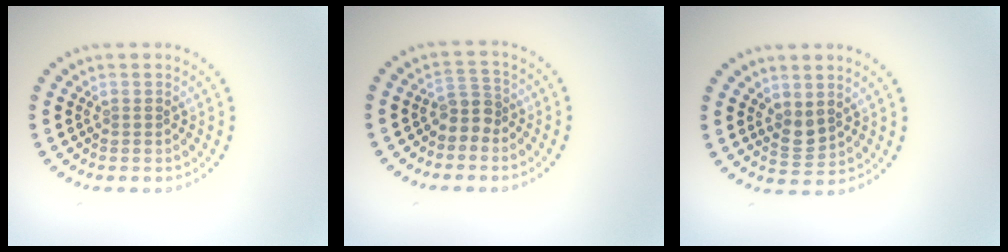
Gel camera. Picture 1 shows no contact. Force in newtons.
{"total": 2.1, "press": 1.6, "slide": 1.4}
{"total": 1.7, "press": 1.4, "slide": 0.9}